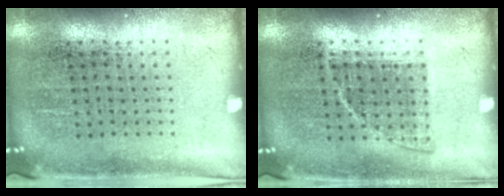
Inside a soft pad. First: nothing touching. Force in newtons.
{"total": 0.8, "press": 0.7, "slide": 0.4}